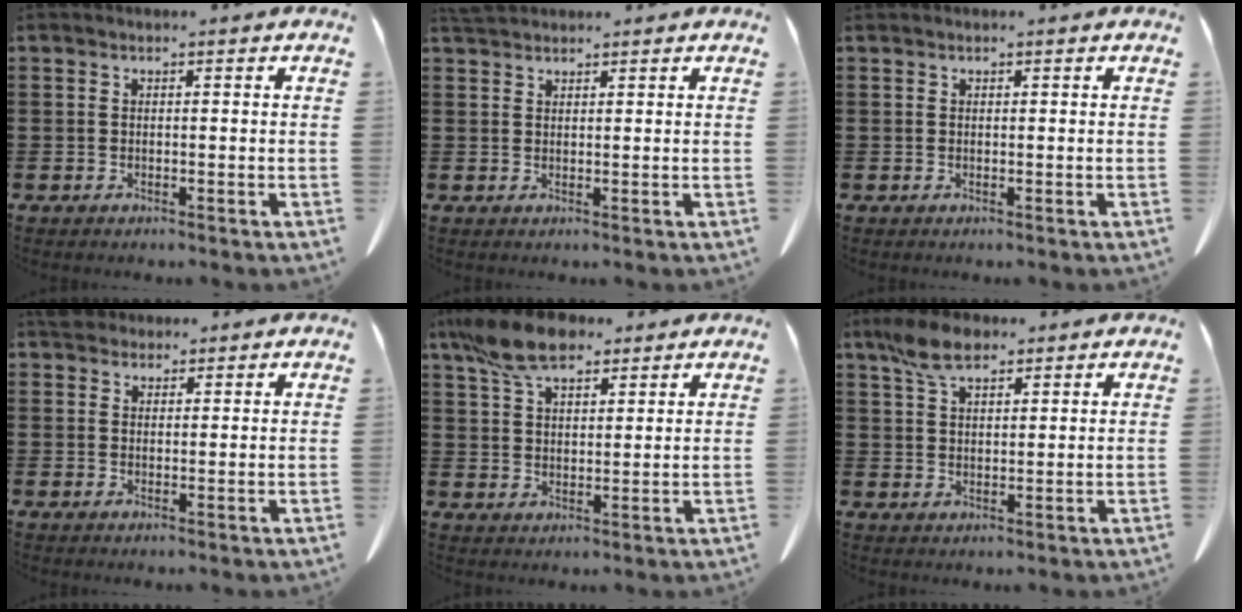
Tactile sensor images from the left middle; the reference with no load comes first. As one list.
[{"total": 2.2, "force": [2.0, 0.5, 0.6], "torque": [-0.018, 0.002, 0.040]}, {"total": 0.0}, {"total": 3.3, "force": [2.8, 1.5, 0.8], "torque": [-0.017, 0.000, 0.054]}, {"total": 9.6, "force": [7.1, 4.1, 5.1], "torque": [-0.121, -0.006, 0.134]}, {"total": 6.2, "force": [4.2, 2.8, 3.5], "torque": [-0.082, 0.004, 0.080]}]